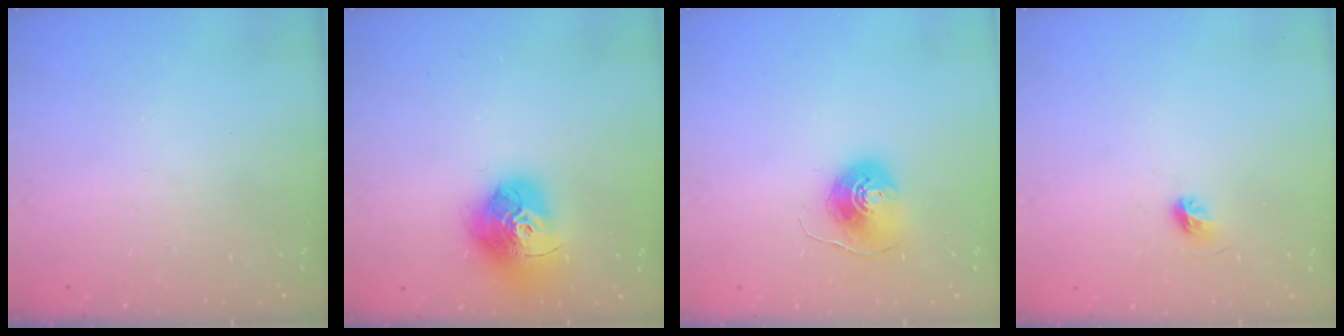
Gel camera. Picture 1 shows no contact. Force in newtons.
{"total": 17.6, "press": 17.5, "slide": 1.9}
{"total": 8.7, "press": 8.7, "slide": 0.5}
{"total": 4.5, "press": 4.3, "slide": 1.4}